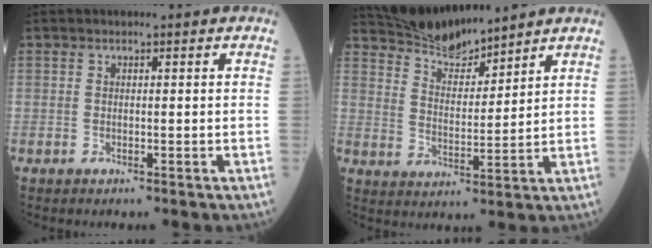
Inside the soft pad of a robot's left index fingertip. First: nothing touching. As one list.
[{"total": 8.1, "force": [7.9, 0.6, 1.2], "torque": [-0.038, 0.006, 0.156]}]